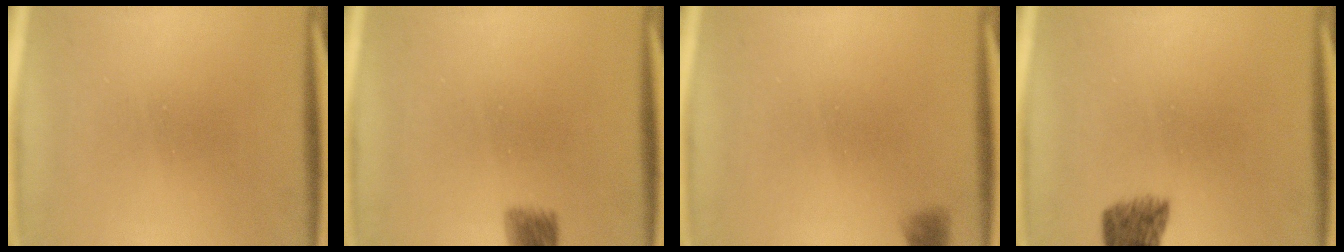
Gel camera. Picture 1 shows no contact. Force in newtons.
{"total": 3.0}
{"total": 1.2}
{"total": 5.2}